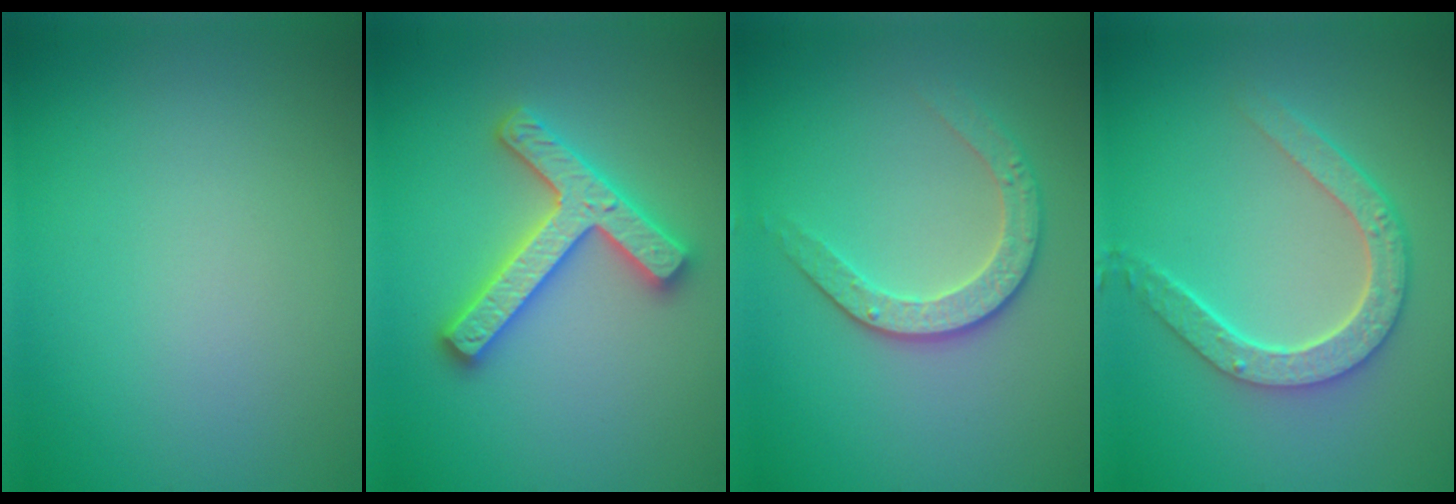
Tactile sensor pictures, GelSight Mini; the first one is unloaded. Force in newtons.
{"total": 4.7, "press": 4.6, "slide": 0.9}
{"total": 2.9, "press": 2.7, "slide": 1.1}
{"total": 4.6, "press": 3.5, "slide": 2.9}